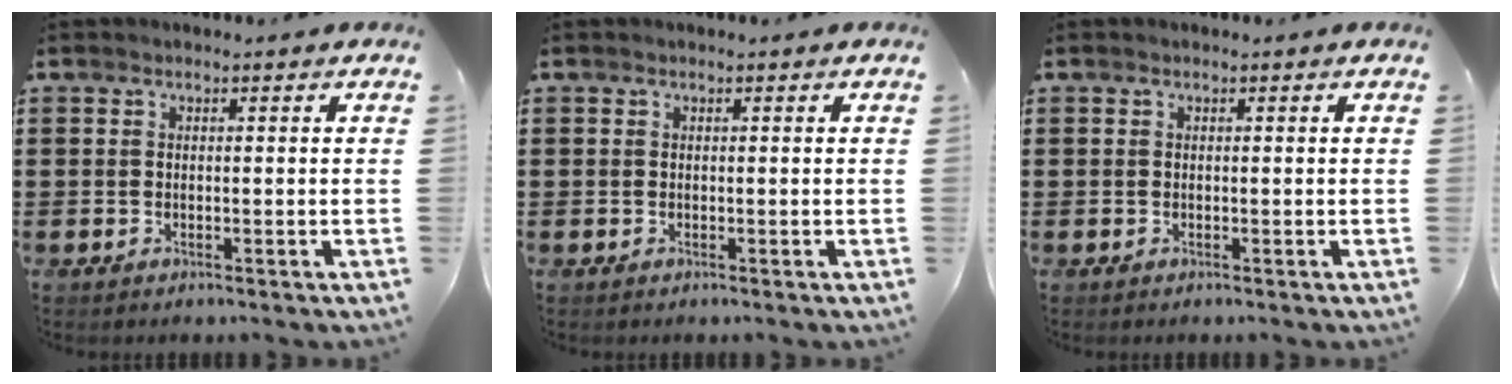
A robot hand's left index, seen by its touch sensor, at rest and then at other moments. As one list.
[{"total": 0.0}, {"total": 0.0}]